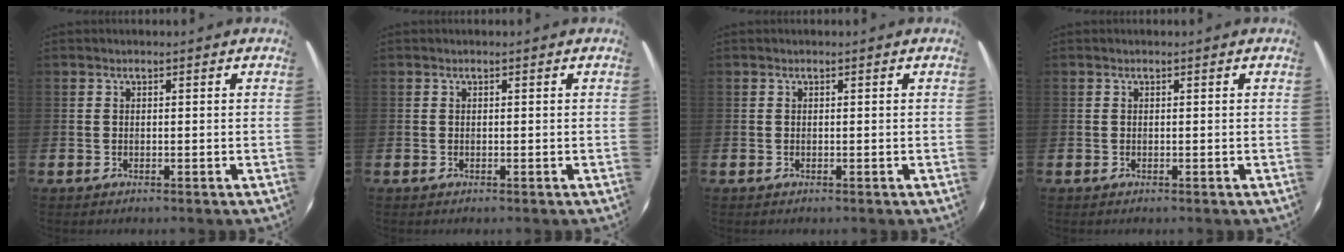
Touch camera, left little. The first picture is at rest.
{"total": 0.0}
{"total": 0.0}
{"total": 0.0}